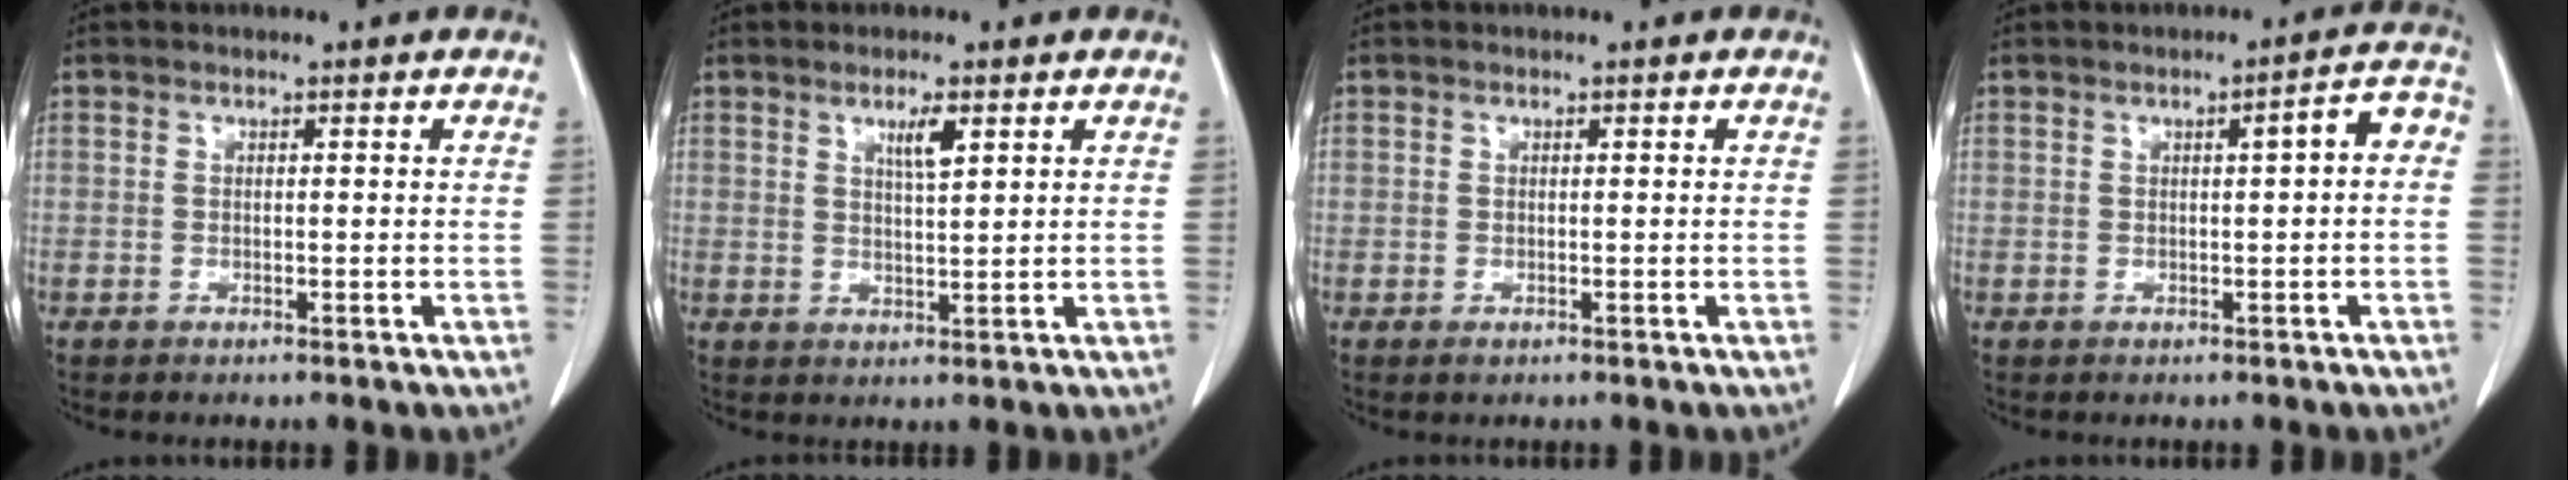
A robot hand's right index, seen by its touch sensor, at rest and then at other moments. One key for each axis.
{"total": 3.1, "fx": 1.7, "fy": 0.3, "fz": 2.6, "tx": -0.046, "ty": -0.003, "tz": 0.030}
{"total": 0.5, "fx": -0.1, "fy": 0.5, "fz": 0.2, "tx": 0.000, "ty": 0.002, "tz": -0.002}
{"total": 4.1, "fx": 0.2, "fy": 0.8, "fz": 4.0, "tx": -0.045, "ty": 0.018, "tz": -0.002}